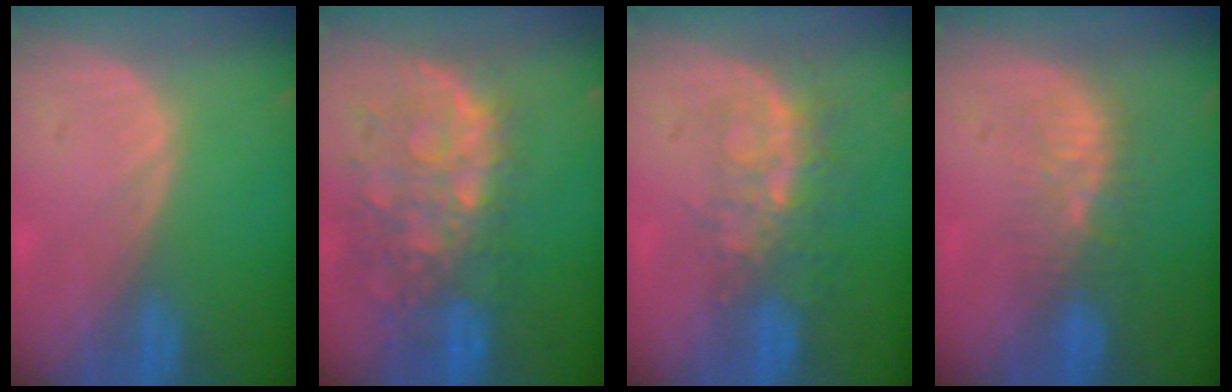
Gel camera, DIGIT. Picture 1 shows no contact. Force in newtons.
{"total": 11.1, "press": 9.7, "slide": 5.4}
{"total": 8.3, "press": 6.9, "slide": 4.7}
{"total": 5.3, "press": 4.8, "slide": 2.2}